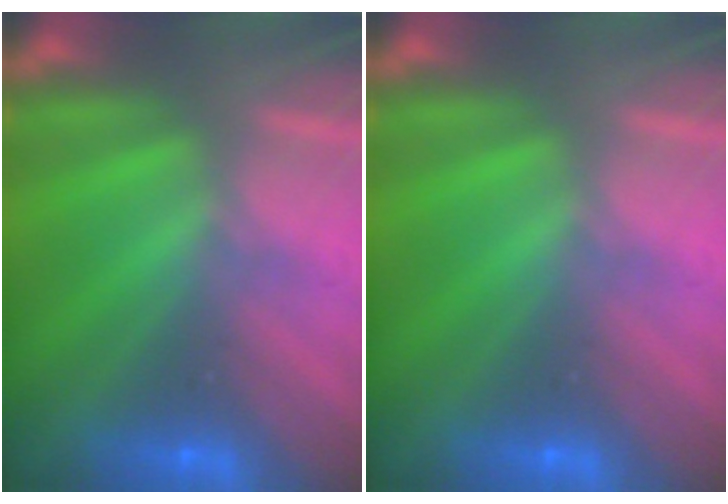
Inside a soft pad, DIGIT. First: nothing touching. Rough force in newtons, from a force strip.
{"total": 0.0}